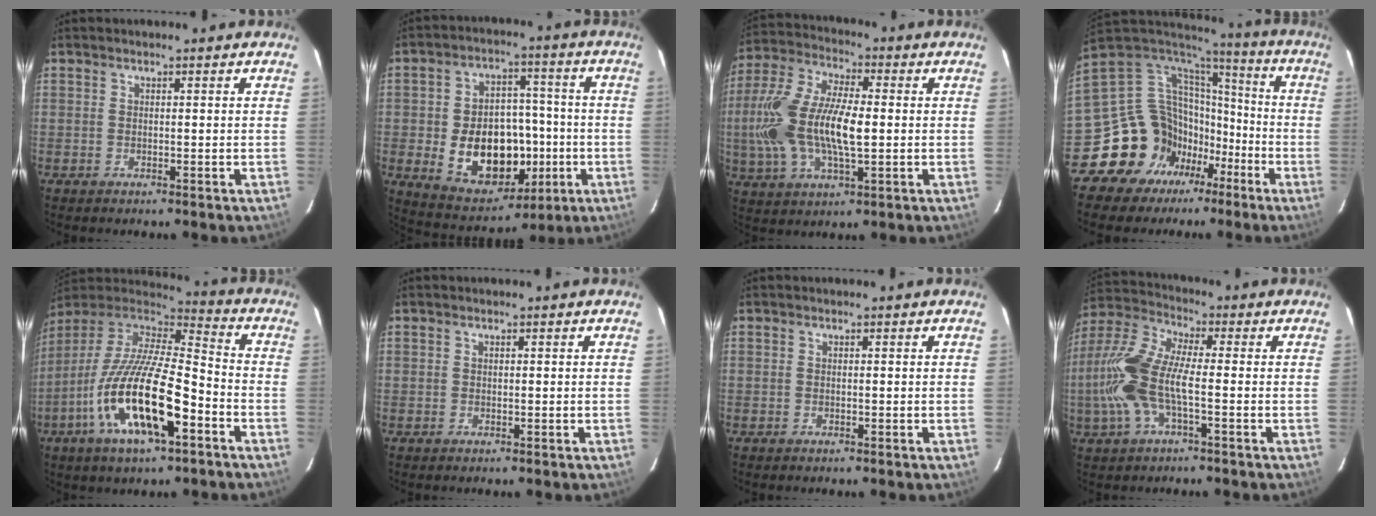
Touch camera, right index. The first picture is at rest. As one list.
[{"total": 17.2, "force": [-3.5, 12.2, 11.7], "torque": [-0.235, 0.016, -0.028]}, {"total": 18.2, "force": [-0.8, 7.4, 16.5], "torque": [-0.339, 0.003, -0.016]}, {"total": 16.0, "force": [-9.4, 12.5, 2.9], "torque": [-0.077, 0.051, -0.157]}, {"total": 21.9, "force": [-8.9, 6.7, 18.9], "torque": [-0.357, -0.034, -0.169]}, {"total": 0.0}, {"total": 0.0}, {"total": 13.4, "force": [-2.4, 4.7, 12.3], "torque": [-0.271, 0.007, -0.052]}]